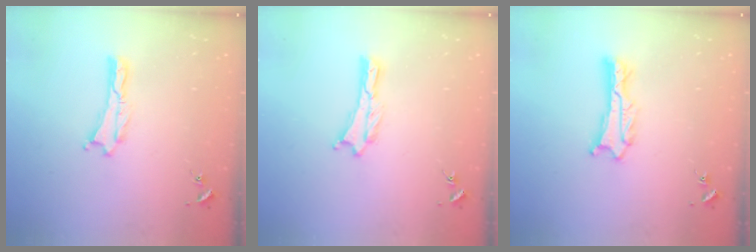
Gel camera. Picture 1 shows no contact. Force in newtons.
{"total": 0.0}
{"total": 1.1, "press": 1.1, "slide": 0.2}